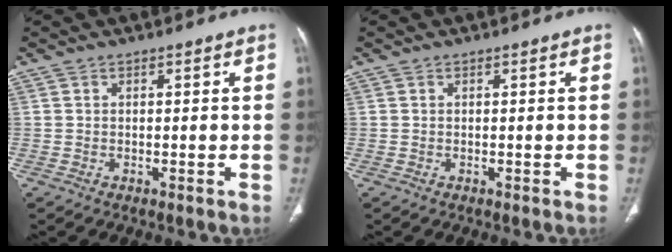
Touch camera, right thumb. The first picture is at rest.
{"total": 0.0}